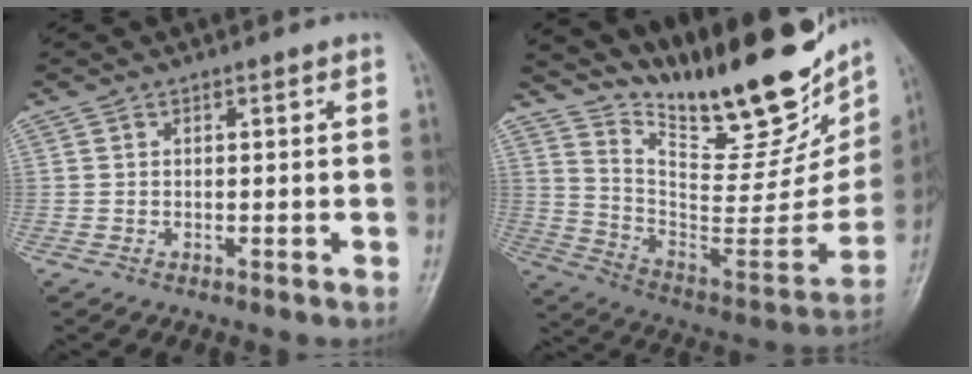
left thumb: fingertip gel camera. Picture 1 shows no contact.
{"total": 29.4, "force": [21.0, 9.3, 18.5], "torque": [-0.247, -0.108, 0.328]}